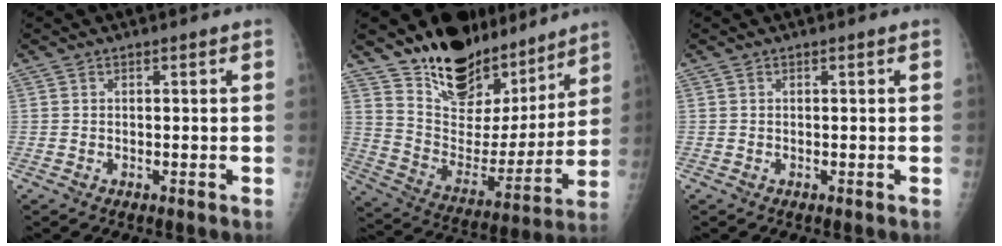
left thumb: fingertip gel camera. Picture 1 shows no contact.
{"total": 20.8, "force": [17.0, 9.7, 7.0], "torque": [-0.059, -0.120, 0.275]}
{"total": 0.0}